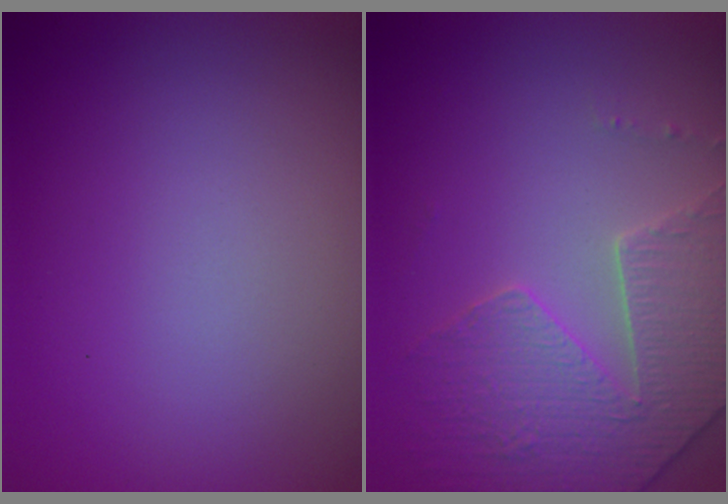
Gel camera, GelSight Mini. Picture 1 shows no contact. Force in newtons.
{"total": 3.9, "press": 3.8, "slide": 0.9}